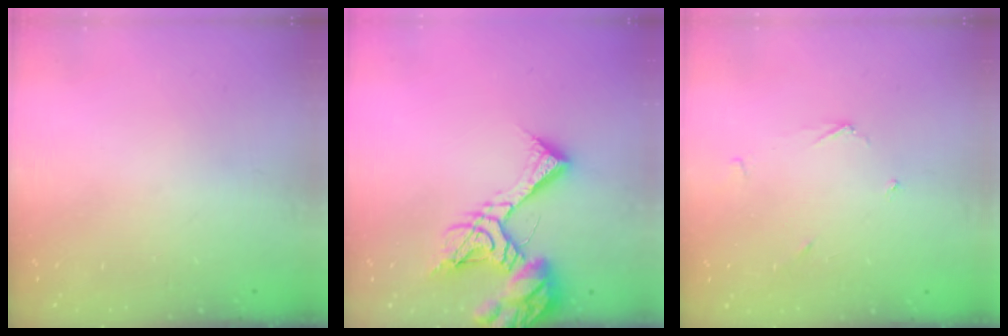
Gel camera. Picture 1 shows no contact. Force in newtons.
{"total": 14.0, "press": 14.0, "slide": 1.5}
{"total": 2.5, "press": 2.5, "slide": 0.2}